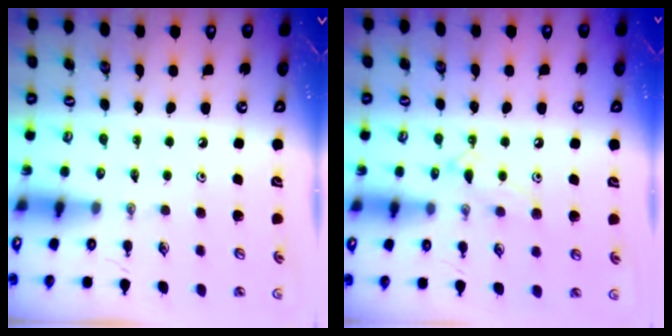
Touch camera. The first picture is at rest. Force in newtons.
{"total": 9.2, "press": 9.2, "slide": 0.7}